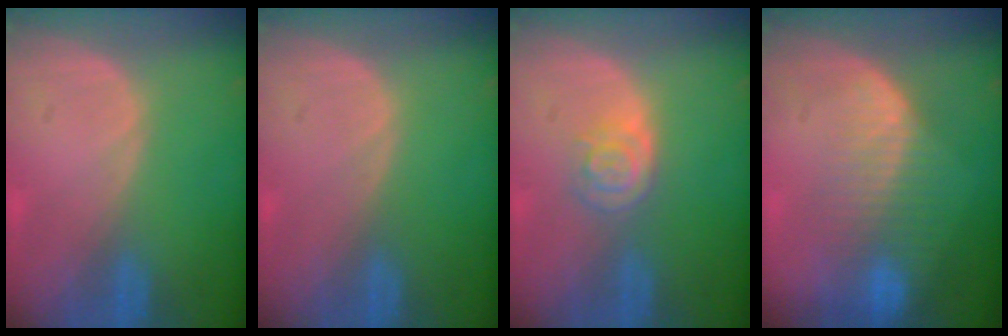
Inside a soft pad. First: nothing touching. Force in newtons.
{"total": 0.0}
{"total": 3.9, "press": 3.7, "slide": 1.2}
{"total": 8.5, "press": 7.3, "slide": 4.4}